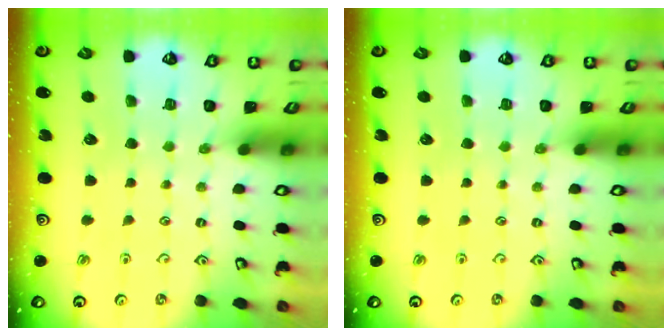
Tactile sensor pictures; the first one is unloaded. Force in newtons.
{"total": 0.0}